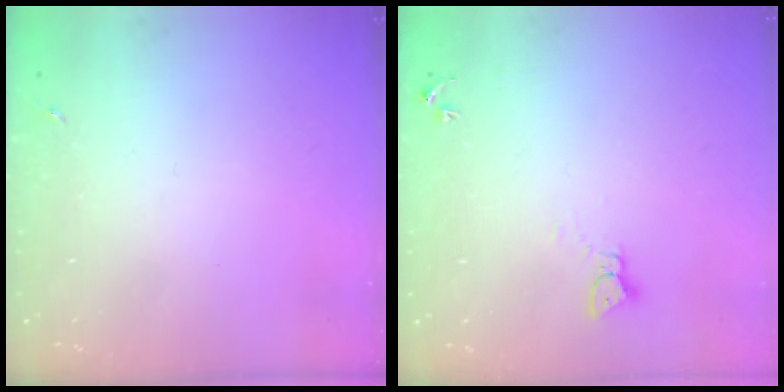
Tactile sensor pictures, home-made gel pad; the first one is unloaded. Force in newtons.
{"total": 2.3, "press": 2.3, "slide": 0.3}